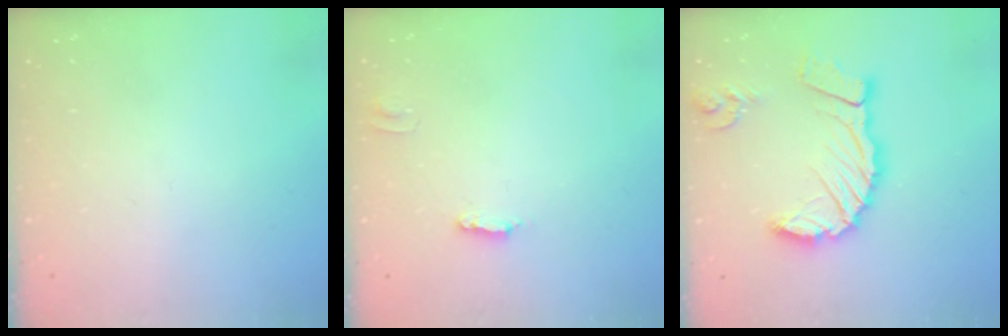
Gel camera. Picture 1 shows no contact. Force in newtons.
{"total": 3.8, "press": 3.8, "slide": 0.3}
{"total": 14.8, "press": 14.7, "slide": 1.6}